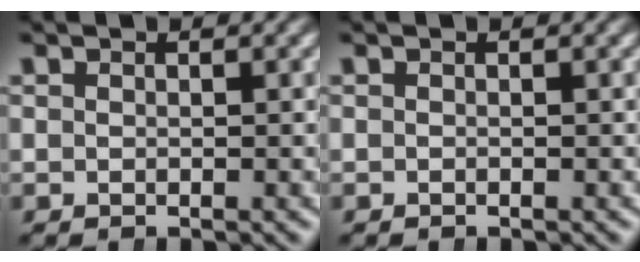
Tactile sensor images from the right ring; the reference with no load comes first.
{"total": 0.0}